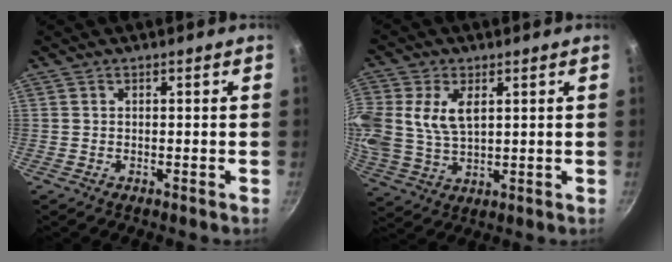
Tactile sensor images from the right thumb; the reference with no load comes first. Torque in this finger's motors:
{"motor_torque": [-0.40, 1.81, 0.49, -0.09, 0.25]}